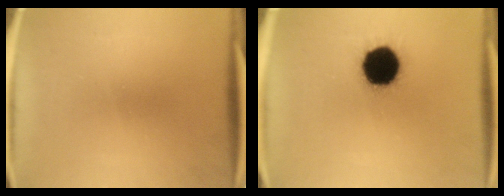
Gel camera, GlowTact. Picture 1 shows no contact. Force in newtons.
{"total": 18.1}